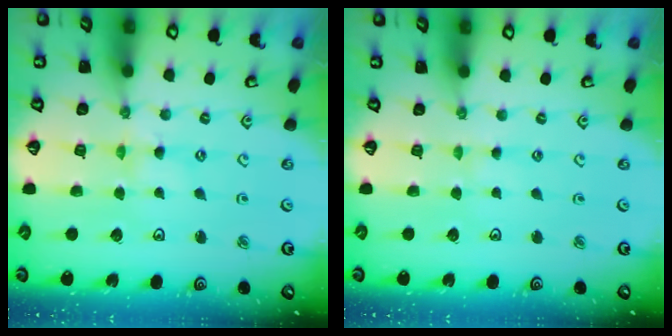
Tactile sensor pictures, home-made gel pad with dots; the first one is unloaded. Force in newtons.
{"total": 0.0}